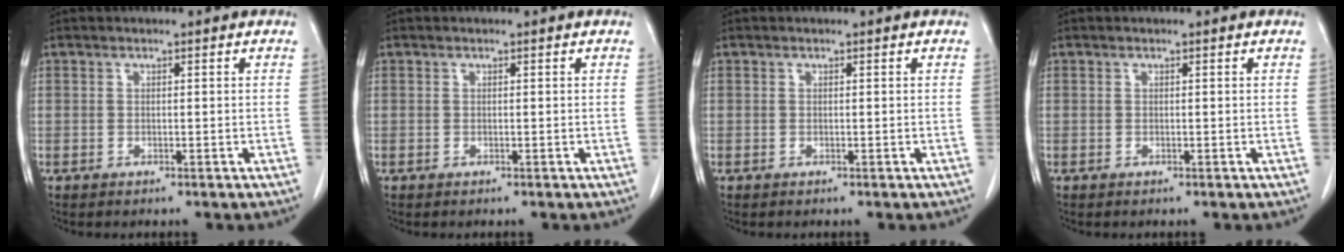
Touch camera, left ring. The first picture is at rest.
{"total": 0.0}
{"total": 0.0}
{"total": 0.0}